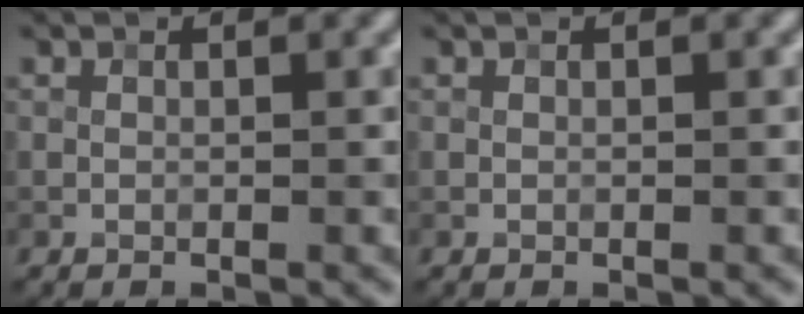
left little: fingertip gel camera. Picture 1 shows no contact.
{"total": 0.0}